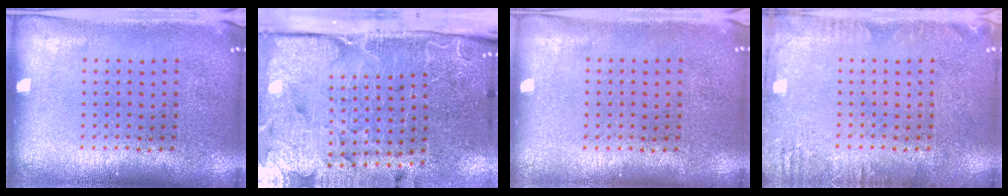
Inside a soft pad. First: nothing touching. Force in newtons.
{"total": 5.1, "press": 3.9, "slide": 3.3}
{"total": 0.0}
{"total": 1.9, "press": 1.9, "slide": 0.3}